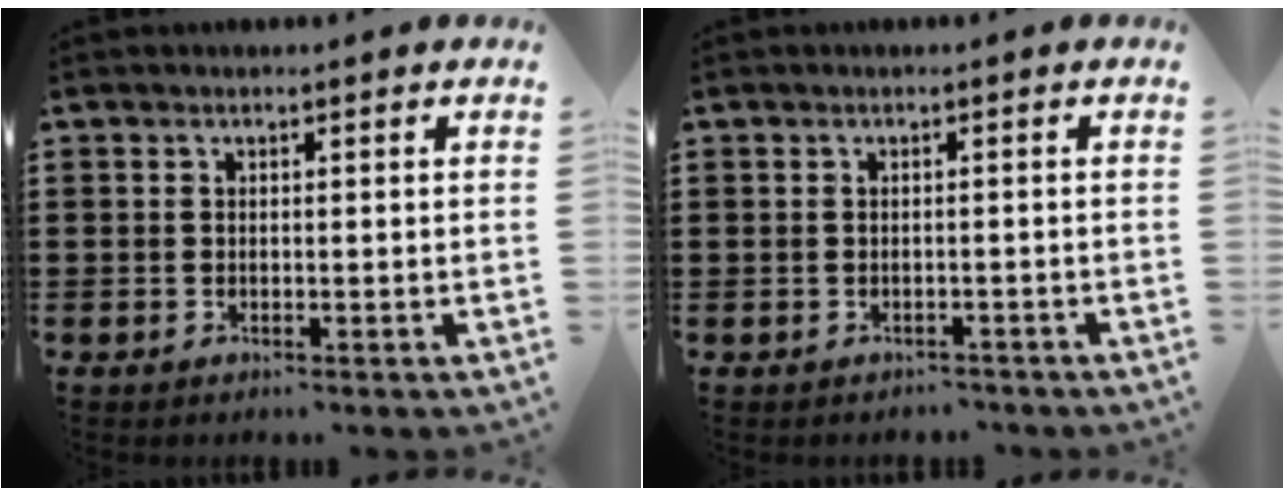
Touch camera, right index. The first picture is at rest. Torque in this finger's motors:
{"motor_torque": [-1.33, 0.81, -0.88, -0.21]}